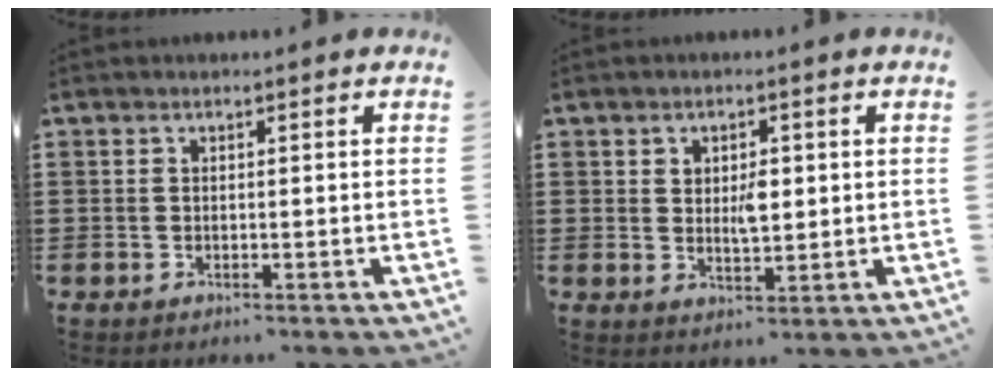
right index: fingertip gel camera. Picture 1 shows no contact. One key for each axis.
{"total": 3.5, "fx": 0.7, "fy": 1.8, "fz": 3.0, "tx": -0.054, "ty": 0.003, "tz": 0.010}